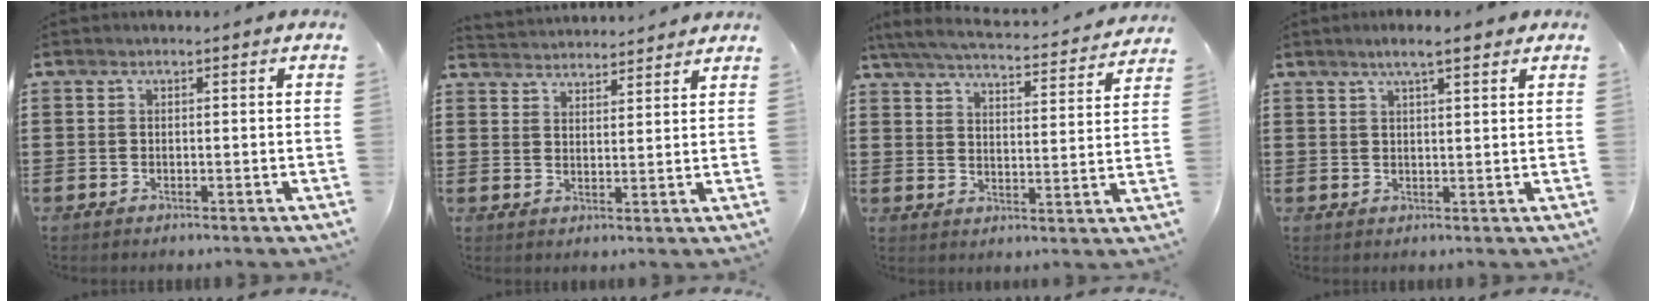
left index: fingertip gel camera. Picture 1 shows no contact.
{"total": 3.2, "force": [3.2, -0.3, -0.4], "torque": [-0.002, -0.016, 0.058]}
{"total": 5.1, "force": [4.7, -0.2, 1.9], "torque": [-0.059, -0.036, 0.076]}
{"total": 3.8, "force": [2.7, 0.4, 2.7], "torque": [-0.057, 0.004, 0.046]}